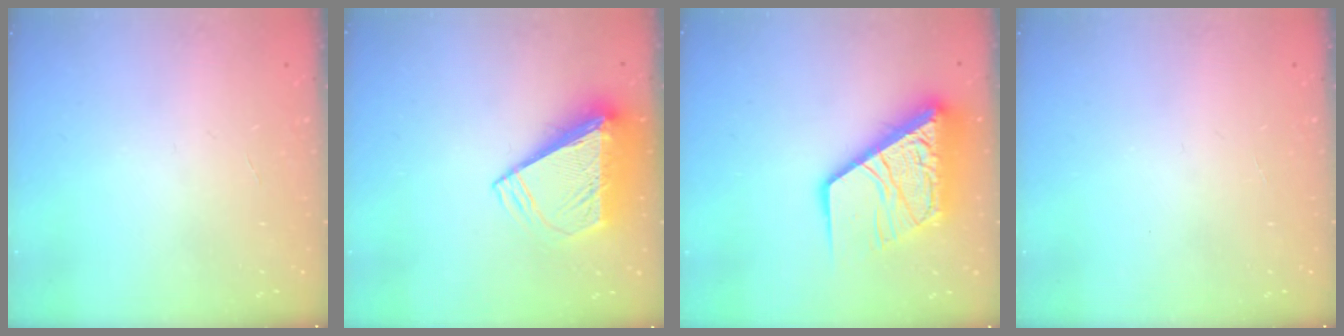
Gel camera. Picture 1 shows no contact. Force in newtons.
{"total": 9.7, "press": 9.6, "slide": 1.4}
{"total": 20.2, "press": 20.1, "slide": 2.4}
{"total": 0.0}